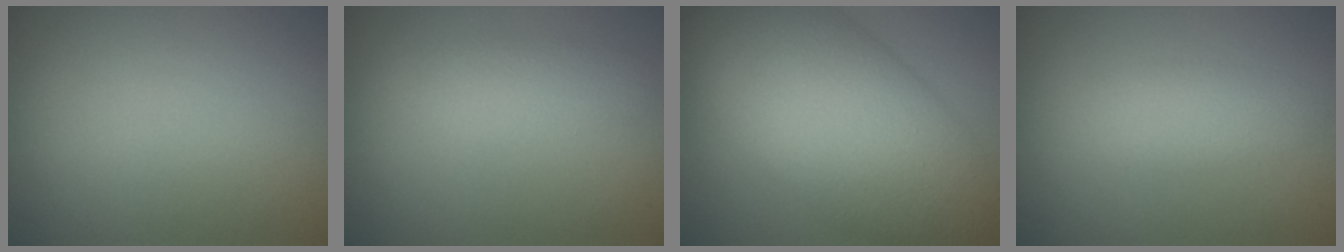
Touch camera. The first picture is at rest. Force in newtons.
{"total": 2.5, "press": 2.5, "slide": 0.2}
{"total": 13.0, "press": 13.0, "slide": 0.2}
{"total": 2.4, "press": 2.4, "slide": 0.0}